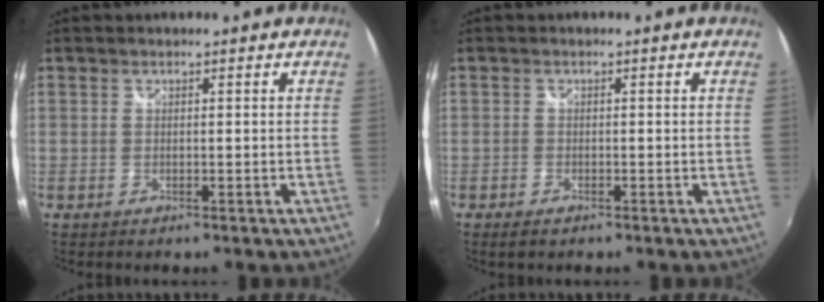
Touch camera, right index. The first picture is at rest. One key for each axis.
{"total": 1.8, "fx": -1.3, "fy": 1.0, "fz": 0.8, "tx": -0.021, "ty": -0.005, "tz": -0.026}